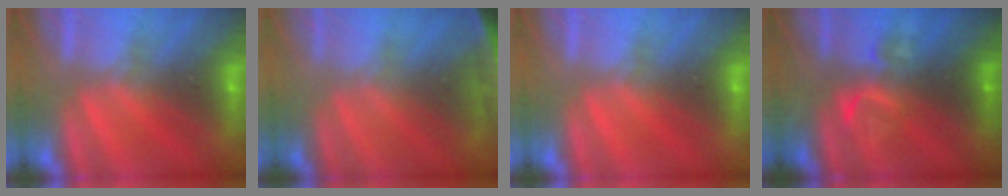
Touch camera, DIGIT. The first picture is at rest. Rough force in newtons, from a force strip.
{"total": 7.3}
{"total": 0.0}
{"total": 3.9}